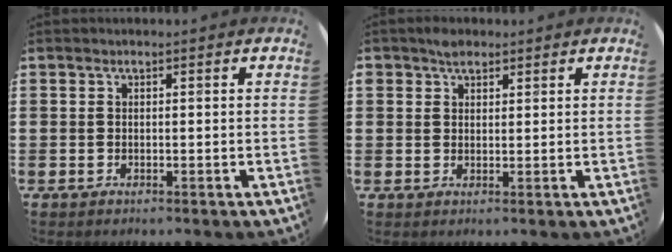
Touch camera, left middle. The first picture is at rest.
{"total": 2.0, "force": [1.6, 1.0, 0.3], "torque": [-0.001, 0.000, 0.030]}